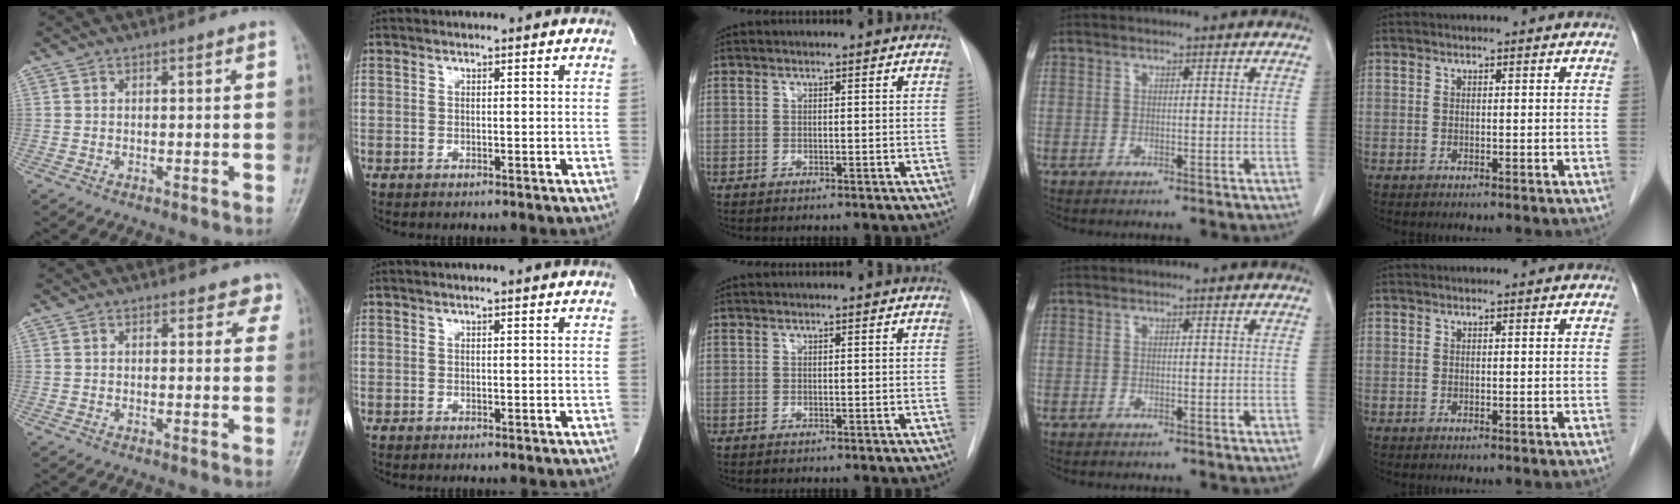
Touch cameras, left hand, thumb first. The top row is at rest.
{"thumb": {"total": 3.3, "force": [2.6, 1.8, 0.8], "torque": [0.025, -0.011, 0.017]}, "index": {"total": 1.2, "force": [1.0, -0.2, 0.5], "torque": [-0.016, 0.006, 0.018]}}